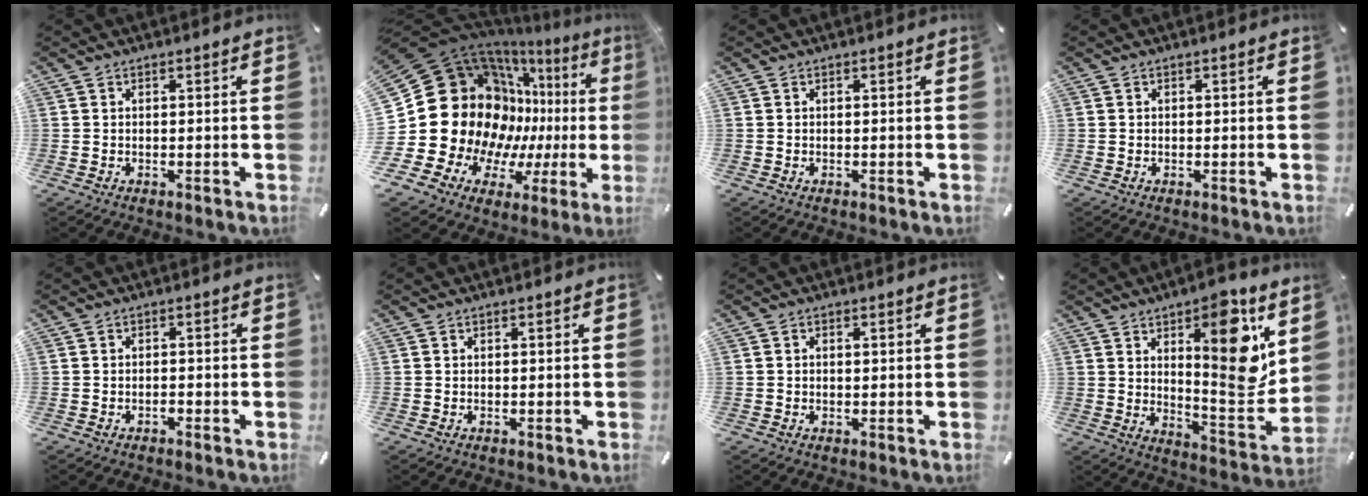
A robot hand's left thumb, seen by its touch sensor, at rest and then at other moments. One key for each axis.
{"total": 28.6, "fx": 2.3, "fy": 21.9, "fz": 18.2, "tx": -0.305, "ty": -0.086, "tz": 0.108}
{"total": 0.0}
{"total": 0.0}
{"total": 1.2, "fx": -0.9, "fy": 0.6, "fz": 0.5, "tx": -0.012, "ty": 0.002, "tz": -0.019}
{"total": 0.0}
{"total": 0.7, "fx": 0.1, "fy": 0.6, "fz": 0.4, "tx": -0.009, "ty": 0.004, "tz": 0.000}
{"total": 17.3, "fx": 7.6, "fy": 6.5, "fz": 14.1, "tx": -0.174, "ty": -0.057, "tz": 0.118}